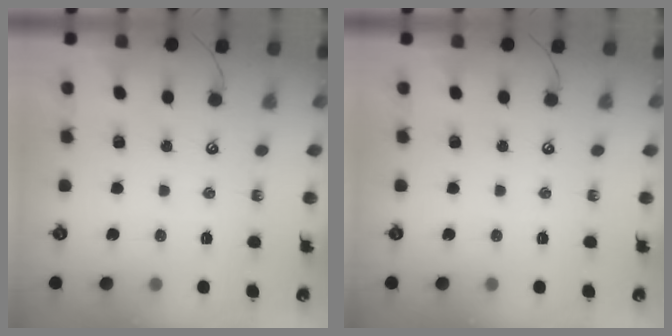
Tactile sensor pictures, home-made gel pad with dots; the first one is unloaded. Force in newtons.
{"total": 0.0}